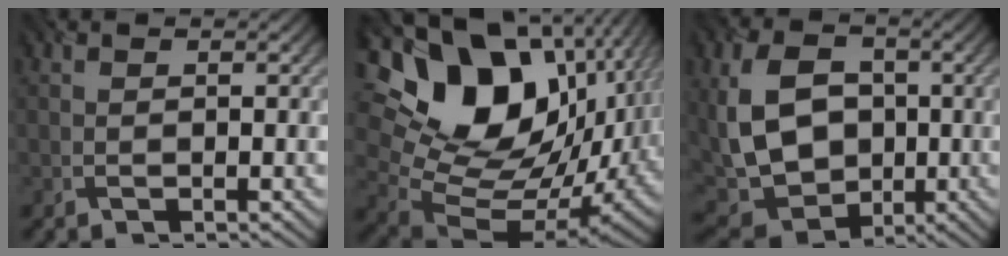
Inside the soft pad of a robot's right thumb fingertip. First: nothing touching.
{"total": 19.3, "force": [5.5, 13.6, 12.5], "torque": [-0.235, -0.027, 0.136]}
{"total": 12.6, "force": [0.1, 9.2, 8.7], "torque": [-0.202, -0.011, 0.005]}